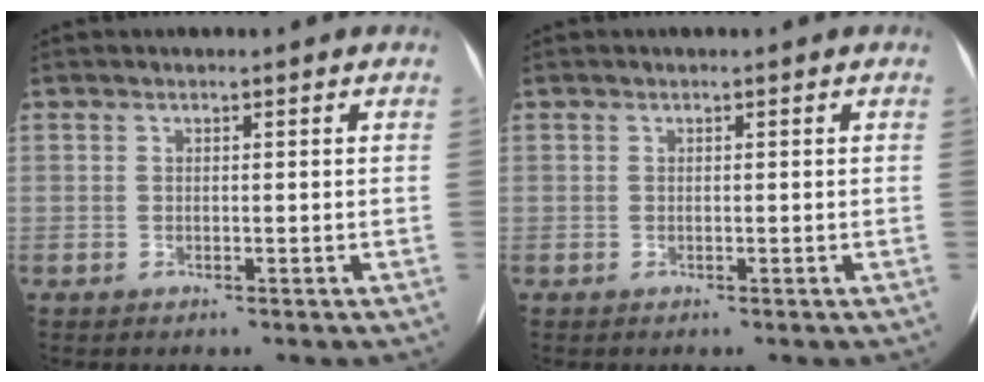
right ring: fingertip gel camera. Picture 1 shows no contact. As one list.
[{"total": 0.0}]